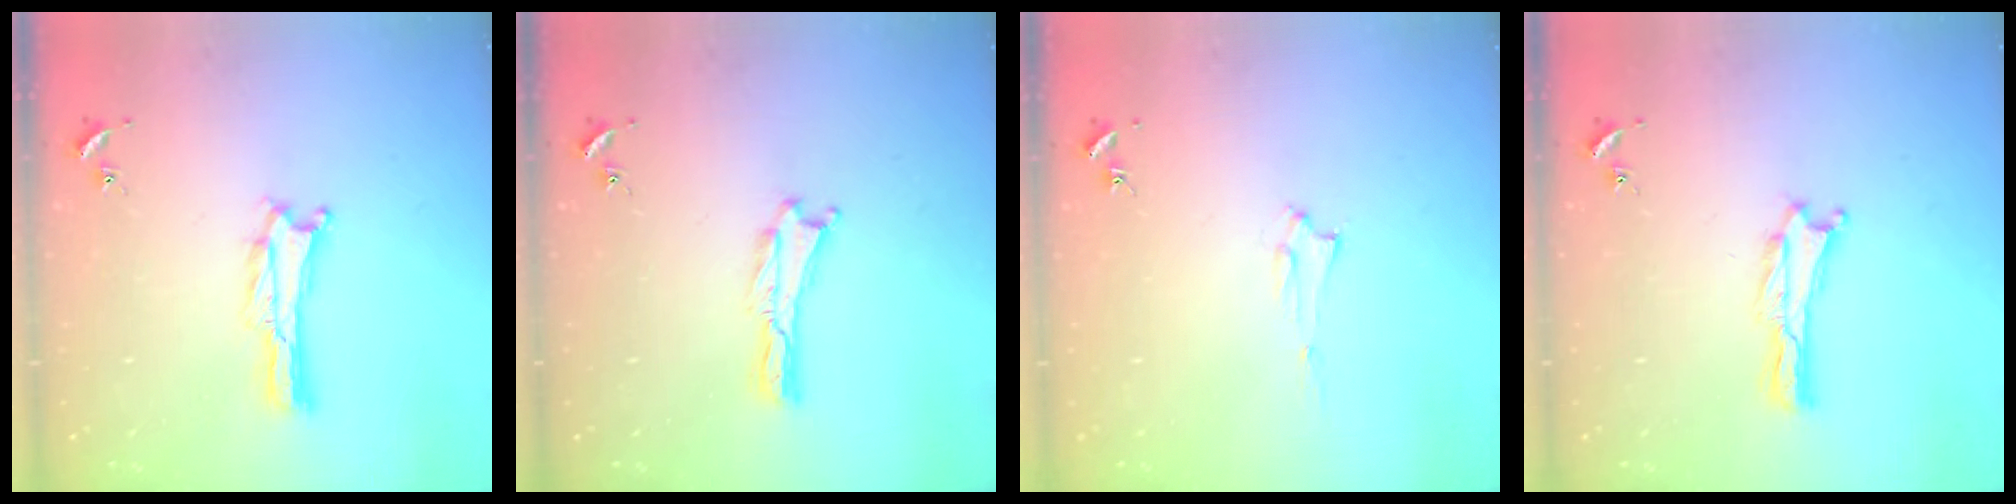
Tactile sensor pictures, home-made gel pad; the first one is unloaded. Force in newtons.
{"total": 0.0}
{"total": 1.5, "press": 1.5, "slide": 0.2}
{"total": 0.0}